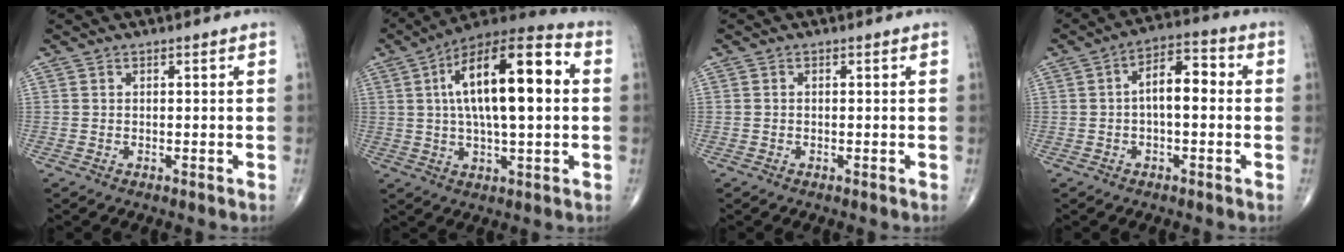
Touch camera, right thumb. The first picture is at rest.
{"total": 20.4, "force": [3.1, 7.2, 18.9], "torque": [-0.307, 0.024, 0.042]}
{"total": 0.0}
{"total": 8.2, "force": [0.2, 3.9, 7.2], "torque": [-0.105, 0.033, -0.007]}